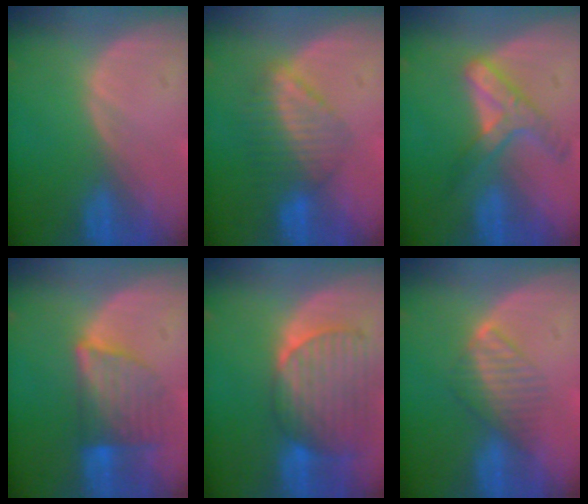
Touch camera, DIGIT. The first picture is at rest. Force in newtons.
{"total": 6.6, "press": 5.9, "slide": 2.8}
{"total": 6.0, "press": 5.6, "slide": 2.4}
{"total": 6.9, "press": 6.6, "slide": 2.0}
{"total": 9.4, "press": 8.3, "slide": 4.4}
{"total": 4.1, "press": 4.1, "slide": 0.8}